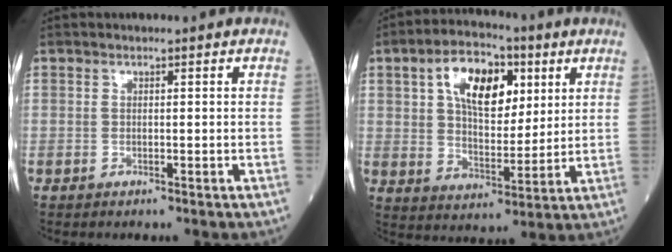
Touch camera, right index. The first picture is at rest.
{"total": 12.4, "force": [4.8, 6.4, 9.5], "torque": [-0.170, 0.021, 0.082]}